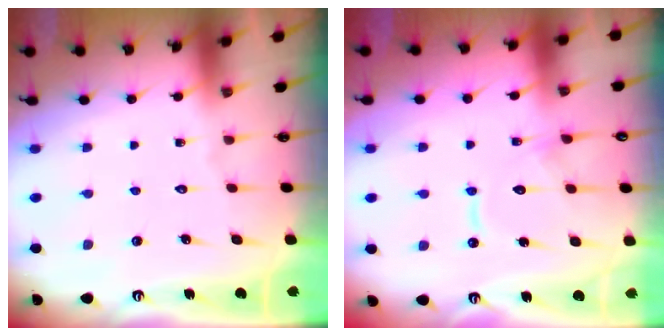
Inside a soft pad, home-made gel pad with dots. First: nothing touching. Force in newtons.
{"total": 11.7, "press": 11.6, "slide": 1.0}